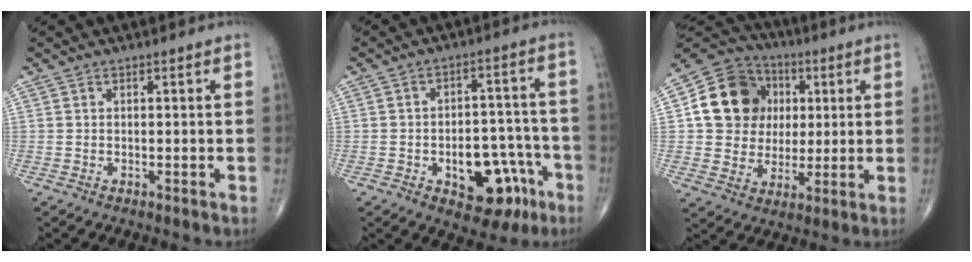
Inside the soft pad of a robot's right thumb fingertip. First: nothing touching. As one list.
[{"total": 13.4, "force": [-5.8, 7.8, 9.2], "torque": [-0.085, 0.051, -0.068]}, {"total": 15.9, "force": [3.1, 13.8, 7.2], "torque": [-0.095, 0.010, 0.055]}]